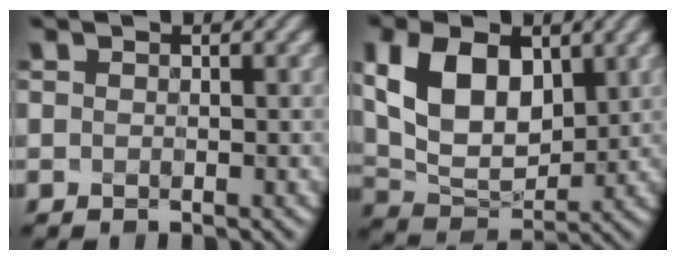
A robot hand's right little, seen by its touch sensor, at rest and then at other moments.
{"total": 7.4, "force": [2.0, 4.4, 5.7], "torque": [-0.115, -0.006, 0.037]}